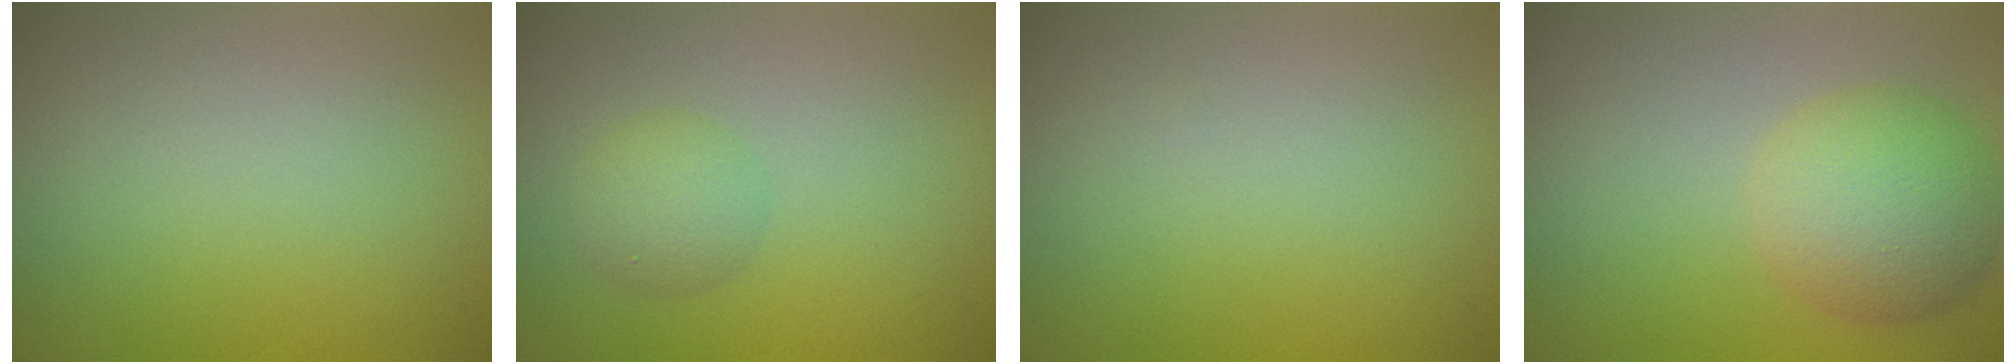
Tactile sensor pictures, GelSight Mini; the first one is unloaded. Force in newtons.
{"total": 2.4, "press": 2.4, "slide": 0.0}
{"total": 0.0}
{"total": 6.1, "press": 6.1, "slide": 0.3}